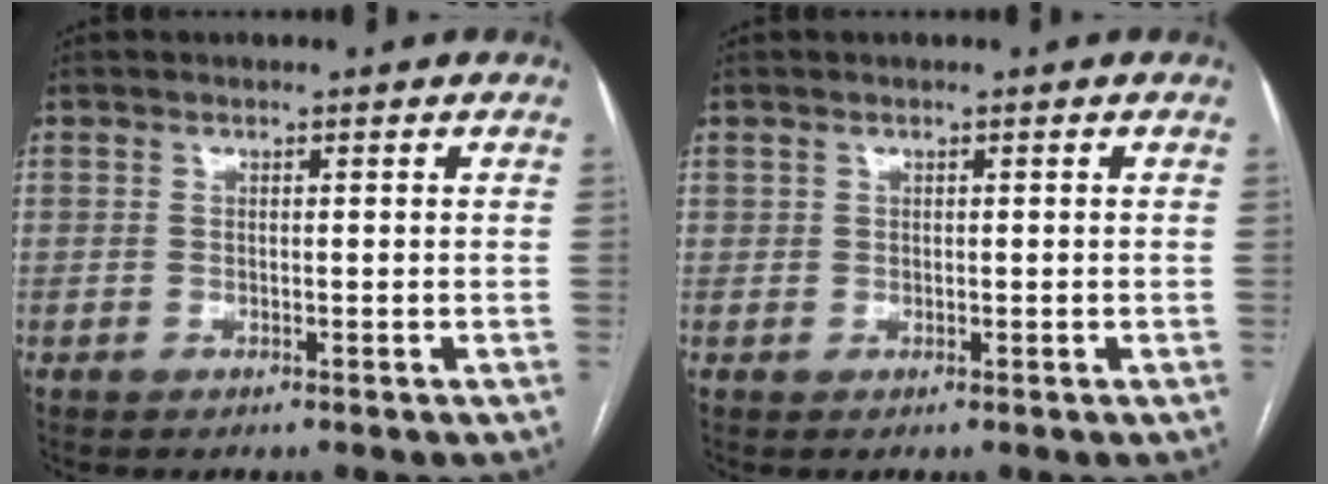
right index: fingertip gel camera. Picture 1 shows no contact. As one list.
[{"total": 0.6, "force": [0.3, 0.5, 0.1], "torque": [0.003, 0.002, 0.004]}]